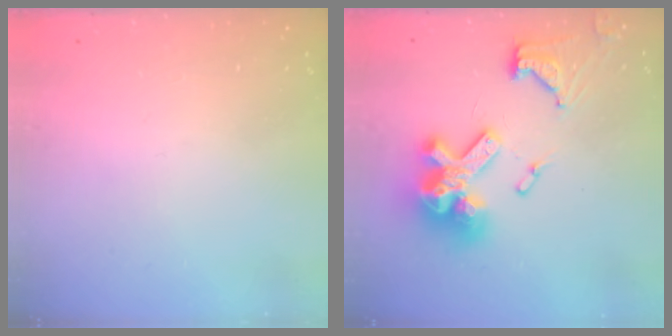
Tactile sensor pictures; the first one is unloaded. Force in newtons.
{"total": 20.2, "press": 20.1, "slide": 2.1}